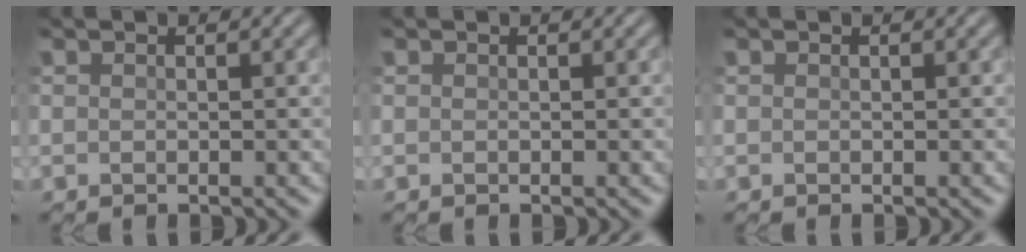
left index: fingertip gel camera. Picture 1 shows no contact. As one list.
[{"total": 0.0}, {"total": 0.0}]